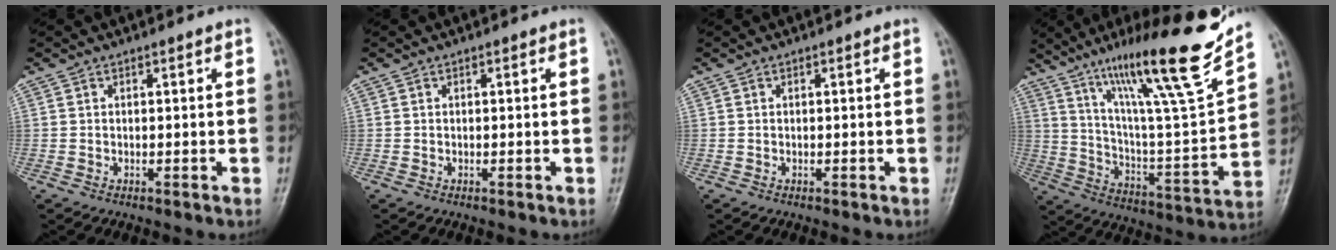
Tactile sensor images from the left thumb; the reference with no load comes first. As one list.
[{"total": 0.0}, {"total": 0.0}, {"total": 23.9, "force": [16.5, 1.6, 17.2], "torque": [-0.245, -0.073, 0.280]}]